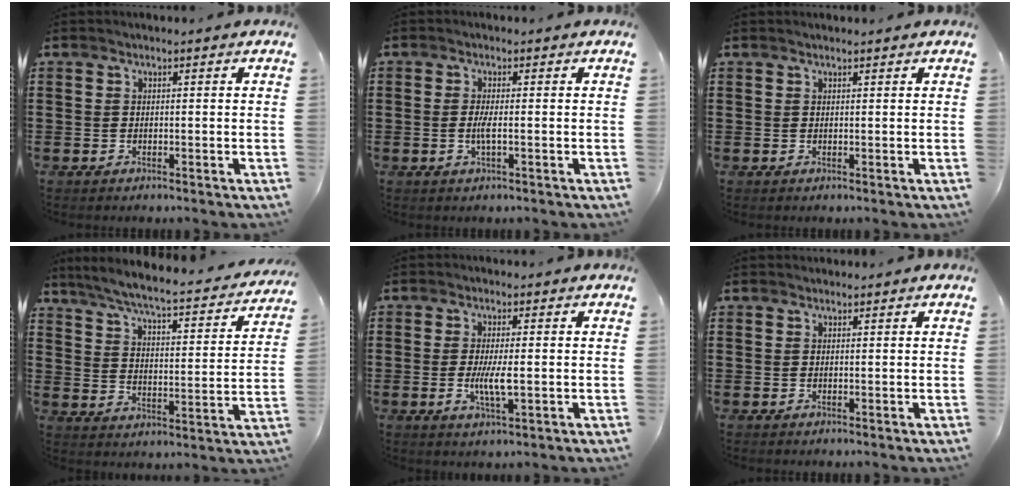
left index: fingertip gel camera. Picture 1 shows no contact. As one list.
[{"total": 2.4, "force": [-0.4, 0.2, 2.4], "torque": [-0.051, -0.003, -0.010]}, {"total": 0.5, "force": [0.5, 0.0, 0.2], "torque": [-0.005, 0.000, 0.010]}, {"total": 5.4, "force": [4.8, -0.1, 2.5], "torque": [-0.072, -0.039, 0.073]}, {"total": 4.6, "force": [-0.4, 0.8, 4.5], "torque": [-0.093, -0.007, -0.012]}, {"total": 0.5, "force": [0.5, 0.3, 0.0], "torque": [-0.003, 0.001, 0.010]}]